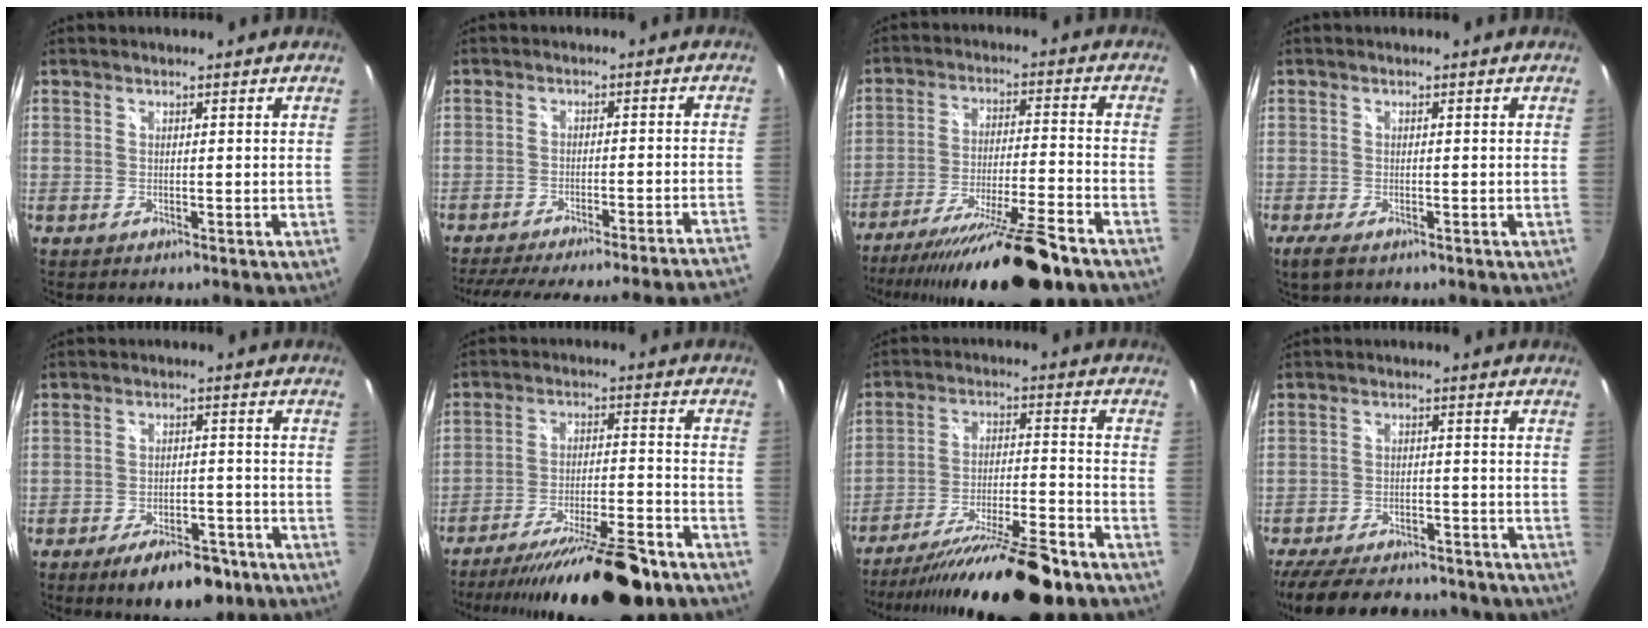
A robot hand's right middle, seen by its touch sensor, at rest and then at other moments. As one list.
[{"total": 22.8, "force": [-20.9, -1.0, 9.0], "torque": [-0.143, -0.028, -0.291]}, {"total": 20.1, "force": [-16.5, 0.9, 11.5], "torque": [-0.212, -0.039, -0.261]}, {"total": 3.6, "force": [-2.3, 1.4, 2.4], "torque": [-0.051, -0.014, -0.039]}, {"total": 10.5, "force": [-7.4, 4.4, 6.0], "torque": [-0.107, 0.002, -0.102]}, {"total": 21.9, "force": [-17.7, 4.2, 12.1], "torque": [-0.216, -0.036, -0.264]}, {"total": 20.9, "force": [-17.0, 2.4, 11.9], "torque": [-0.219, -0.042, -0.268]}, {"total": 21.9, "force": [-17.9, 7.8, 10.1], "torque": [-0.211, -0.018, -0.248]}]